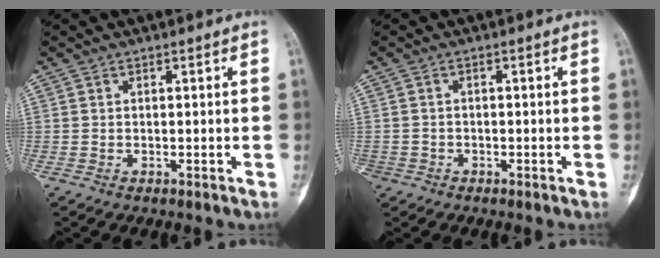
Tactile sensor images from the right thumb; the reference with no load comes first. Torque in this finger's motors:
{"motor_torque": [-0.13, -0.12, -0.09, -0.26, 0.00]}